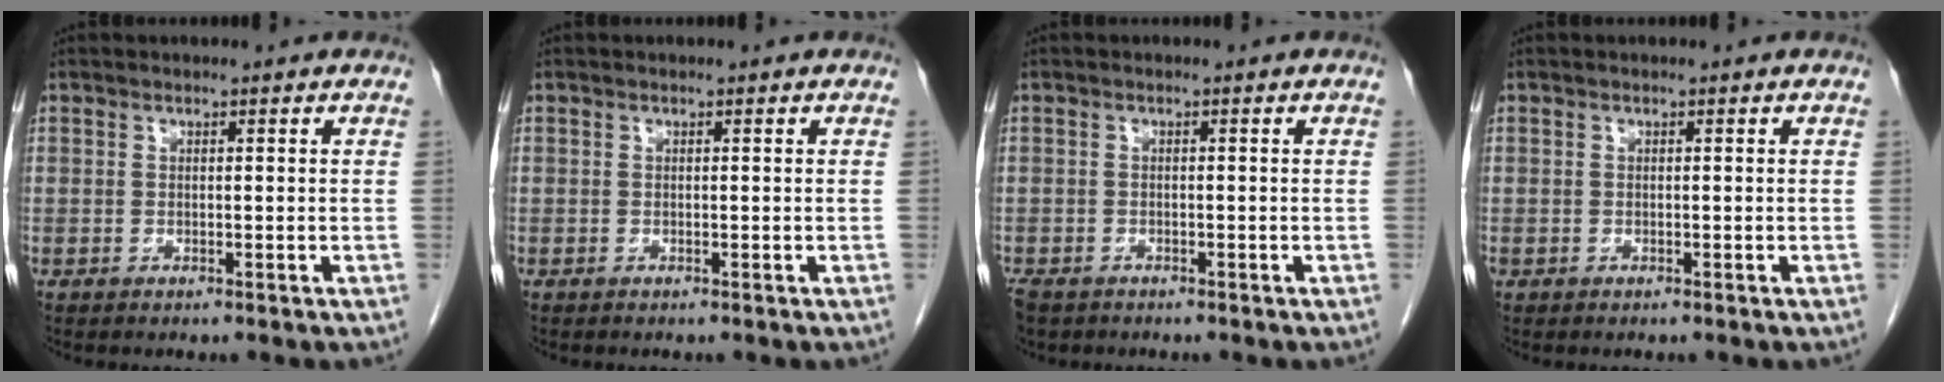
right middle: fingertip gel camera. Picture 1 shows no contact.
{"total": 0.0}
{"total": 4.0, "force": [-3.0, 2.3, 1.3], "torque": [-0.029, -0.005, -0.049]}
{"total": 0.0}